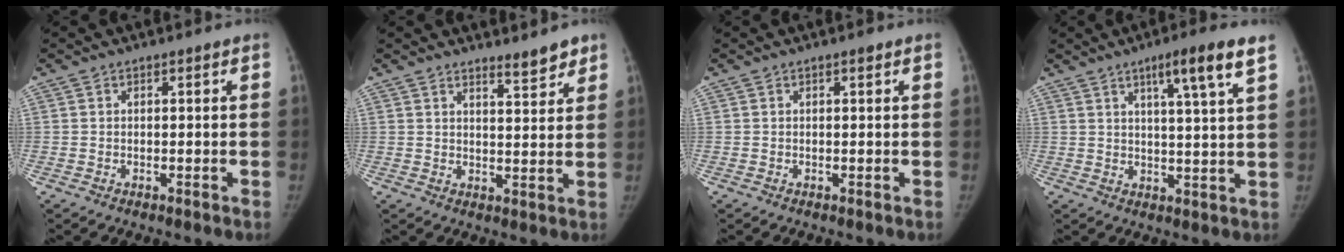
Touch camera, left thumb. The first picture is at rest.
{"total": 4.5, "force": [3.8, 1.1, 2.0], "torque": [-0.014, -0.033, 0.056]}
{"total": 0.7, "force": [0.4, 0.3, 0.5], "torque": [-0.007, -0.001, 0.006]}
{"total": 8.7, "force": [5.0, 0.1, 7.2], "torque": [-0.113, -0.022, 0.075]}